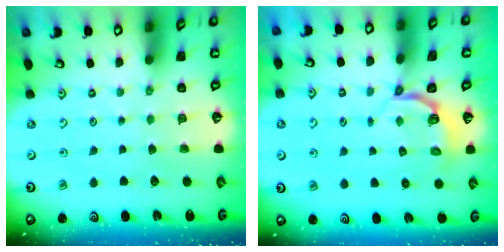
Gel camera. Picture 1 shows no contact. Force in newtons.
{"total": 3.5, "press": 2.6, "slide": 2.3}